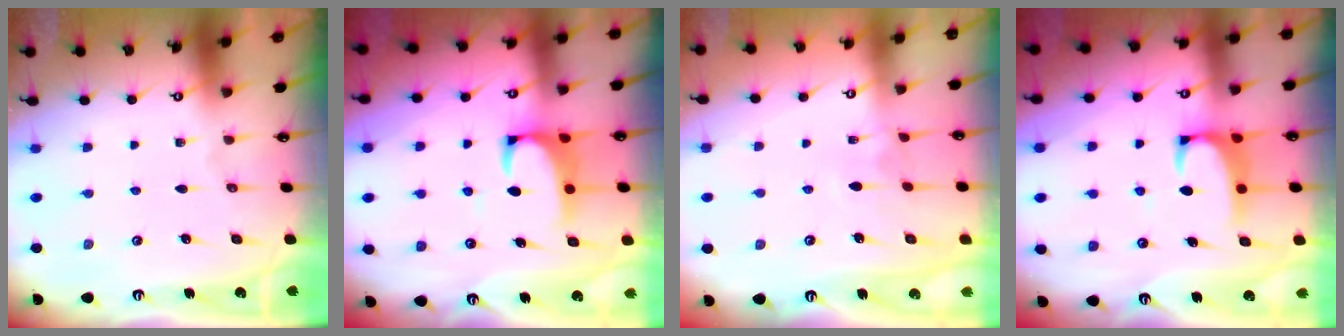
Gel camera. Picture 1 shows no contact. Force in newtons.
{"total": 2.3, "press": 2.1, "slide": 1.0}
{"total": 2.4, "press": 2.4, "slide": 0.4}
{"total": 2.2, "press": 2.0, "slide": 0.7}